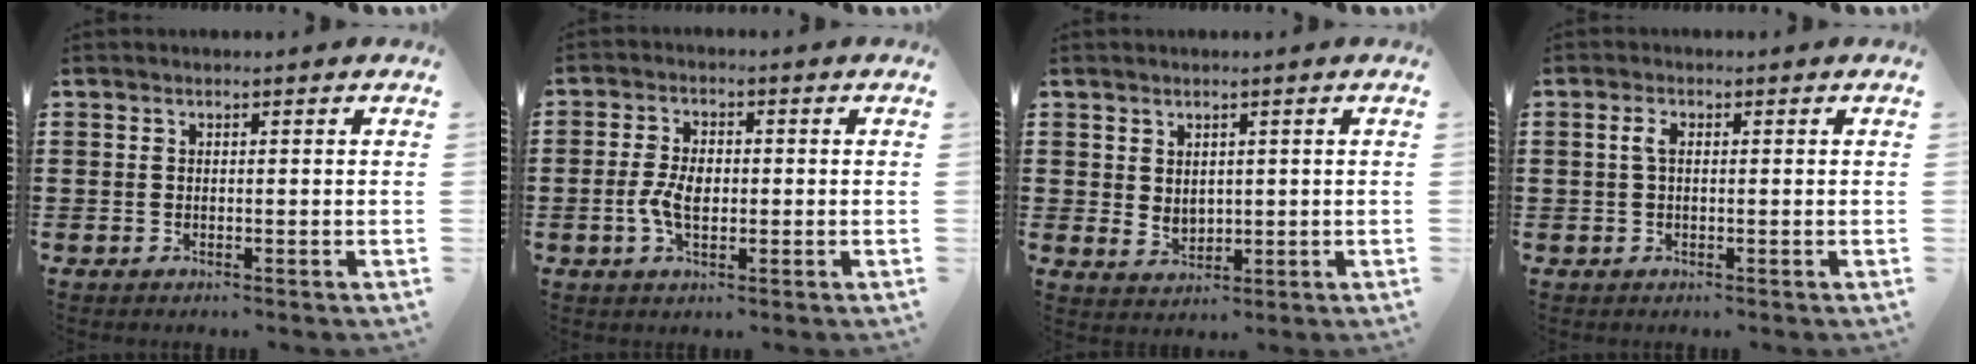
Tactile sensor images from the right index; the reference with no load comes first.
{"total": 4.5, "force": [-0.6, 2.7, 3.6], "torque": [-0.081, 0.005, -0.015]}
{"total": 2.5, "force": [1.5, 1.8, 0.5], "torque": [-0.009, 0.004, 0.027]}
{"total": 1.9, "force": [0.2, 0.9, 1.7], "torque": [-0.042, 0.004, -0.002]}